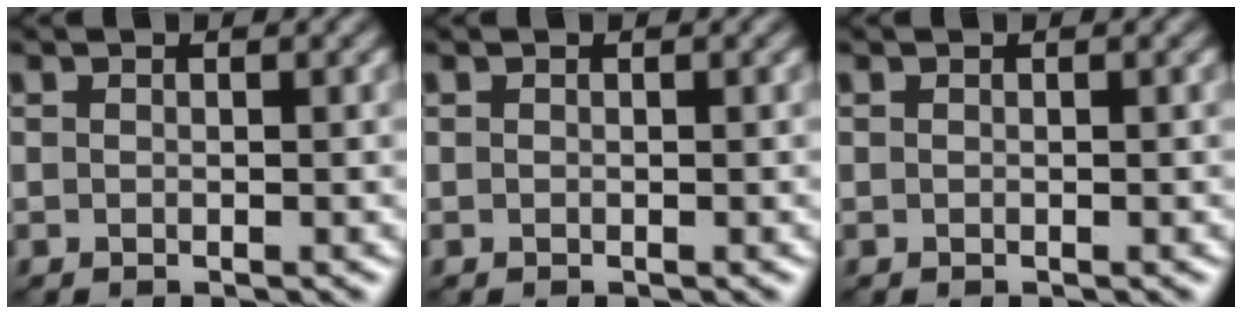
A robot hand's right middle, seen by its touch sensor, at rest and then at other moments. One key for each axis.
{"total": 0.0}
{"total": 0.0}